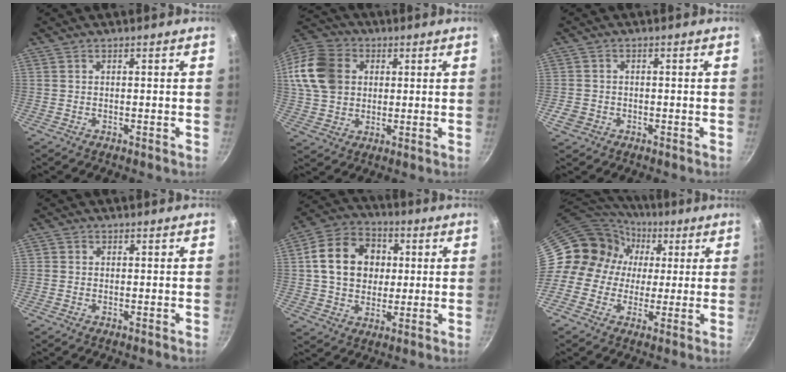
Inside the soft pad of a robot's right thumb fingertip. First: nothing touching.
{"total": 14.9, "force": [3.5, 11.8, 8.5], "torque": [-0.161, 0.011, 0.059]}
{"total": 3.2, "force": [-1.2, 2.7, 1.3], "torque": [-0.020, 0.009, -0.019]}
{"total": 1.0, "force": [0.0, 0.9, 0.3], "torque": [-0.002, 0.000, -0.004]}
{"total": 15.3, "force": [2.4, 12.2, 8.8], "torque": [-0.124, 0.016, 0.031]}
{"total": 15.0, "force": [2.5, 13.4, 6.2], "torque": [-0.068, 0.025, 0.025]}